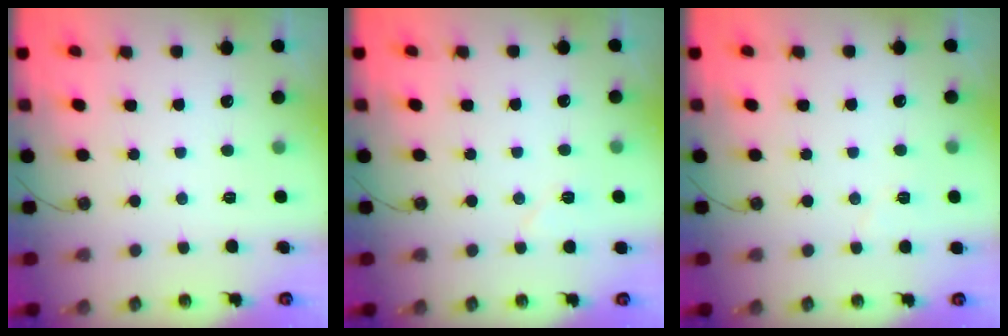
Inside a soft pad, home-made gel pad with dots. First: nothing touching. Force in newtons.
{"total": 5.6, "press": 5.6, "slide": 0.8}
{"total": 4.4, "press": 3.8, "slide": 2.2}